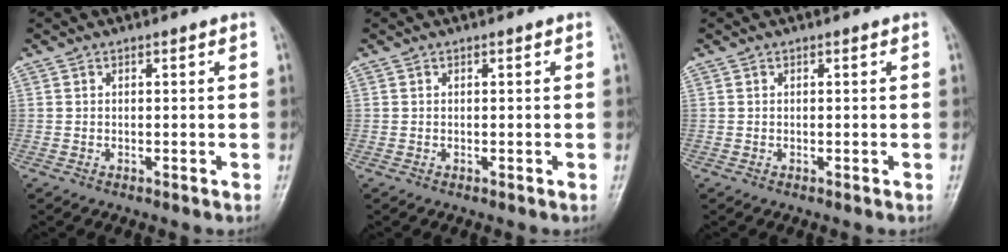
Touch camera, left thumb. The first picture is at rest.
{"total": 0.0}
{"total": 0.0}